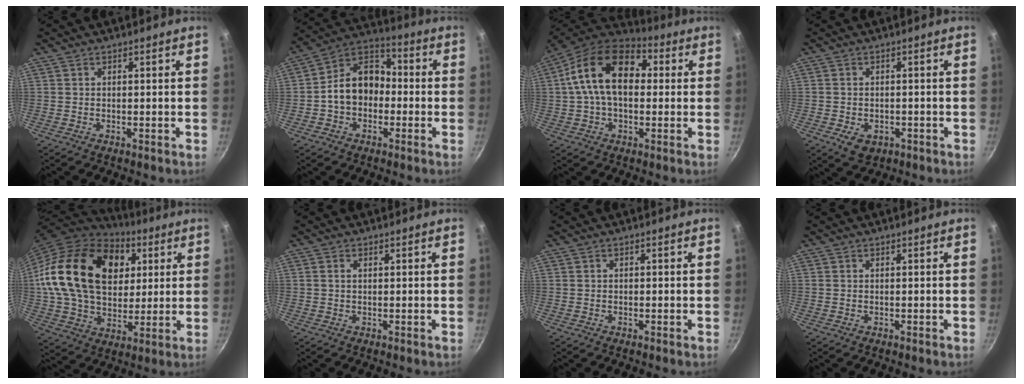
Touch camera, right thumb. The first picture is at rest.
{"total": 11.9, "force": [-1.7, 9.1, 7.5], "torque": [-0.085, 0.045, -0.049]}
{"total": 16.9, "force": [2.3, 10.8, 12.8], "torque": [-0.189, 0.026, 0.017]}
{"total": 4.5, "force": [-1.6, 3.3, 2.5], "torque": [-0.033, 0.008, -0.013]}
{"total": 27.5, "force": [7.6, 18.8, 18.5], "torque": [-0.306, 0.001, 0.132]}
{"total": 1.1, "force": [0.3, 0.7, 0.8], "torque": [-0.014, 0.003, 0.004]}
{"total": 0.0}
{"total": 0.0}